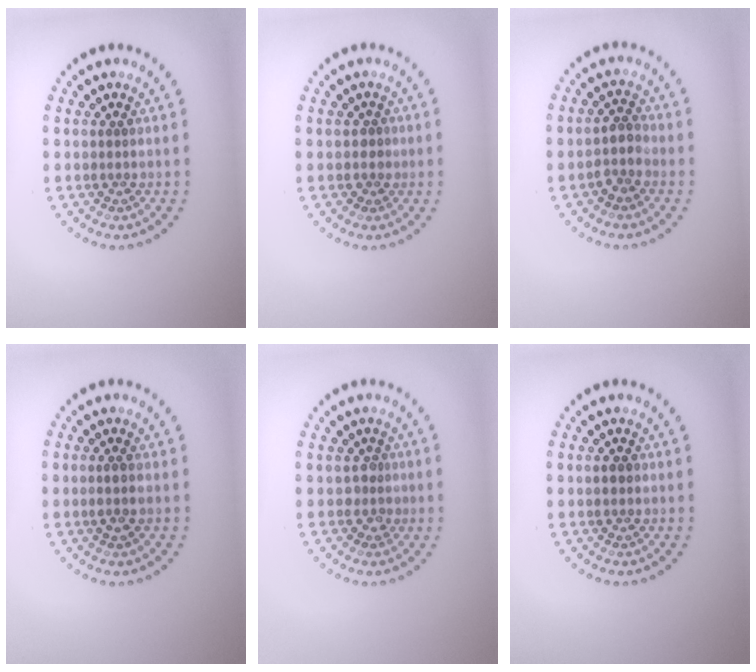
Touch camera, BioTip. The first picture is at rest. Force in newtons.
{"total": 0.8, "press": 0.5, "slide": 0.6}
{"total": 2.0, "press": 1.5, "slide": 1.3}
{"total": 1.2, "press": 1.1, "slide": 0.5}
{"total": 1.3, "press": 1.0, "slide": 0.9}
{"total": 1.2, "press": 1.2, "slide": 0.1}